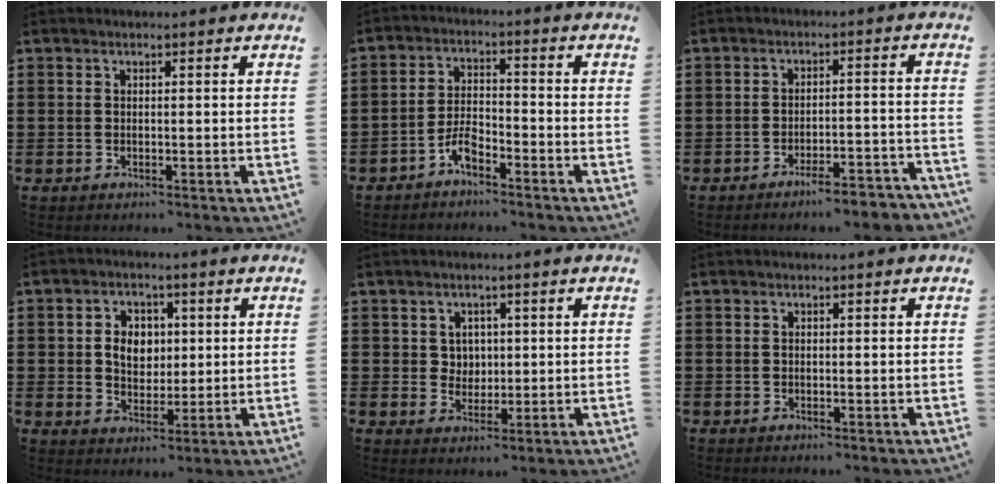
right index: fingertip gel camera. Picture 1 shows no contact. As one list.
[{"total": 4.0, "force": [-3.0, 1.5, 2.1], "torque": [-0.053, 0.006, -0.063]}, {"total": 4.2, "force": [-3.8, 0.1, 1.7], "torque": [-0.028, -0.003, -0.072]}, {"total": 5.3, "force": [0.6, 4.3, 3.1], "torque": [-0.067, 0.012, 0.005]}, {"total": 2.9, "force": [1.0, 2.7, 0.8], "torque": [-0.027, 0.011, 0.016]}, {"total": 0.0}]